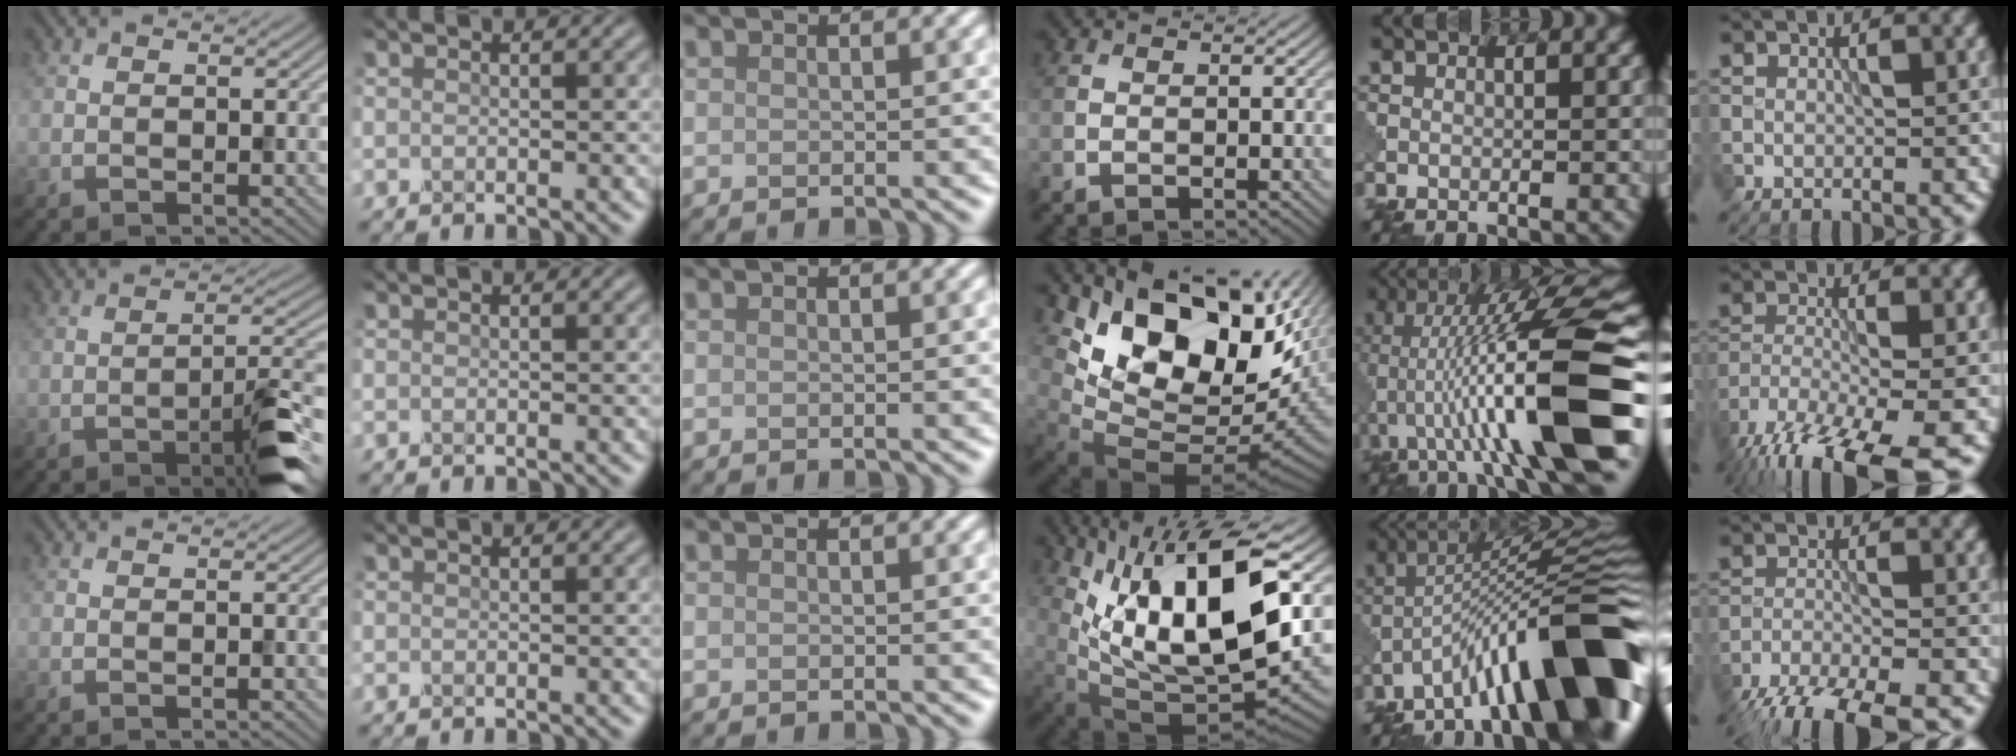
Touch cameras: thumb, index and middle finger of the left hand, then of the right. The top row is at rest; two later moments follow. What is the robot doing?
{"motion": "disassemble", "object": "pitcher"}